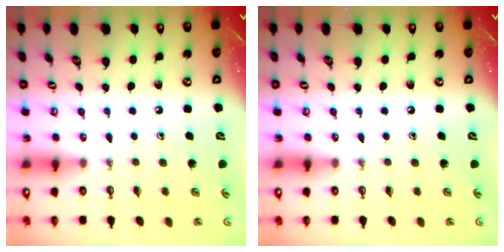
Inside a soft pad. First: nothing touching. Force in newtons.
{"total": 0.0}